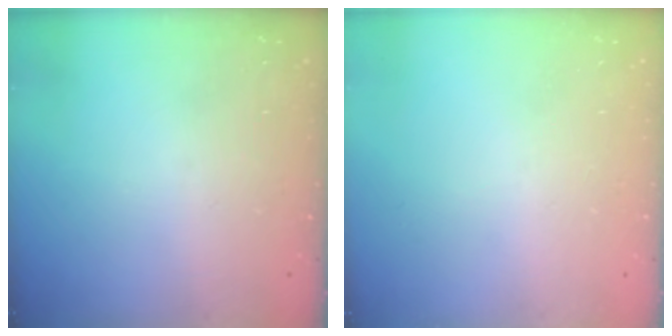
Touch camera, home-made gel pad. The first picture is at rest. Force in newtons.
{"total": 0.0}